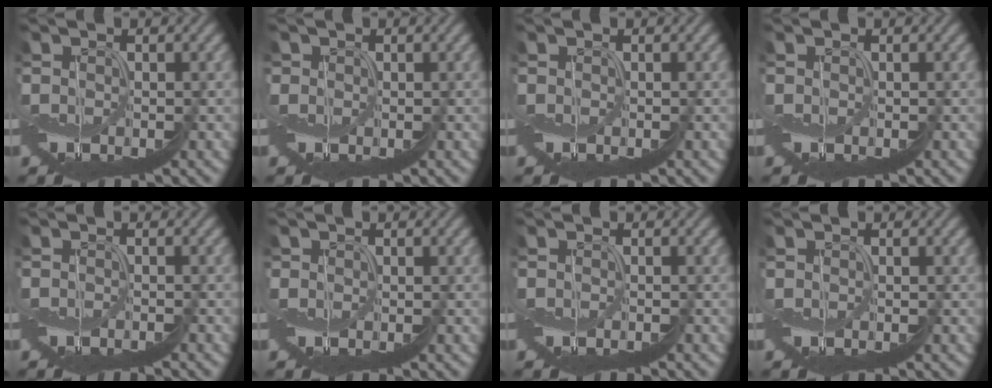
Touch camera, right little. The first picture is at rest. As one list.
[{"total": 1.0, "force": [0.8, 0.6, -0.1], "torque": [0.000, -0.005, 0.008]}, {"total": 0.0}, {"total": 0.0}, {"total": 1.8, "force": [-1.7, -0.2, 0.2], "torque": [0.003, 0.010, -0.030]}, {"total": 0.7, "force": [0.6, 0.3, -0.1], "torque": [-0.003, -0.006, 0.007]}, {"total": 0.9, "force": [-0.9, 0.1, 0.1], "torque": [0.005, 0.002, -0.016]}, {"total": 0.0}]